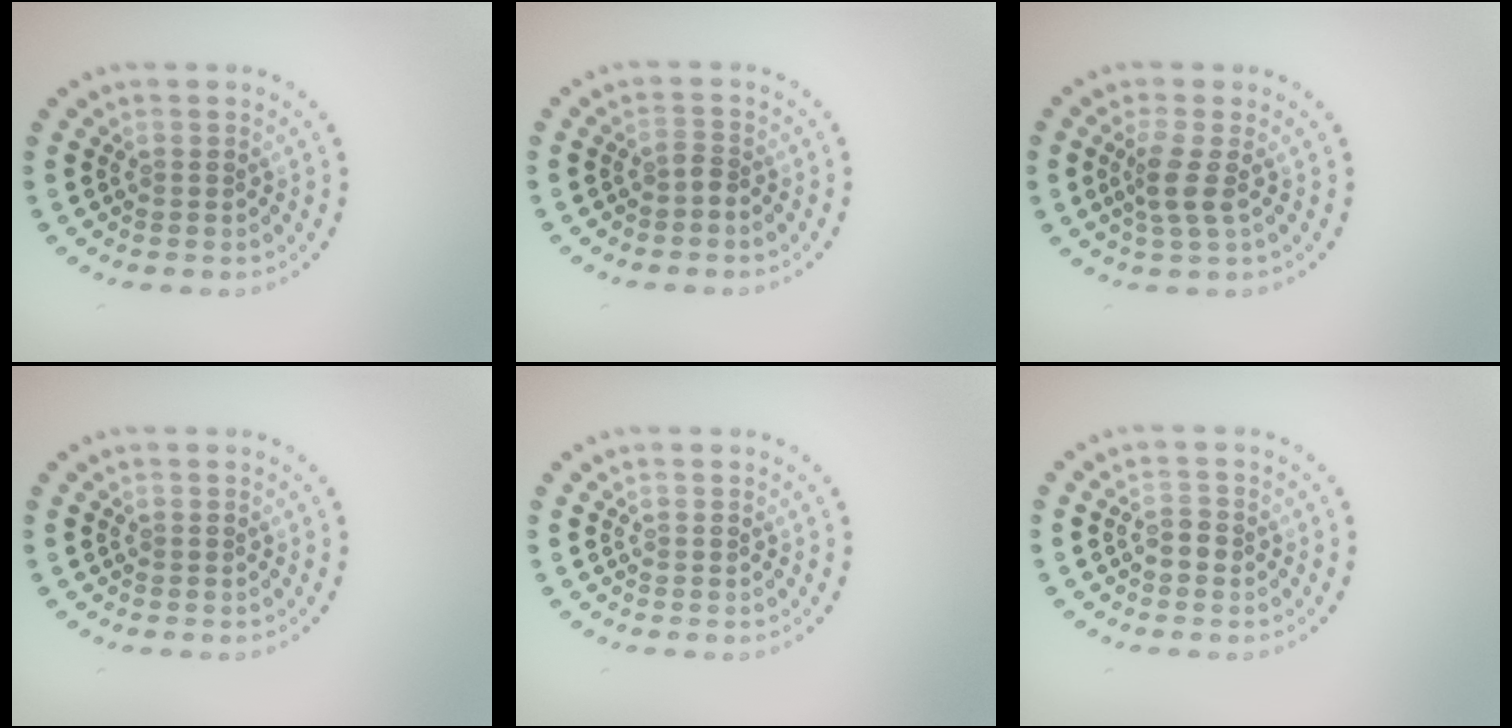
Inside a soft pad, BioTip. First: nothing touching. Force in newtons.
{"total": 0.9, "press": 0.5, "slide": 0.7}
{"total": 2.5, "press": 2.0, "slide": 1.5}
{"total": 0.0}
{"total": 0.0}
{"total": 1.2, "press": 1.2, "slide": 0.2}